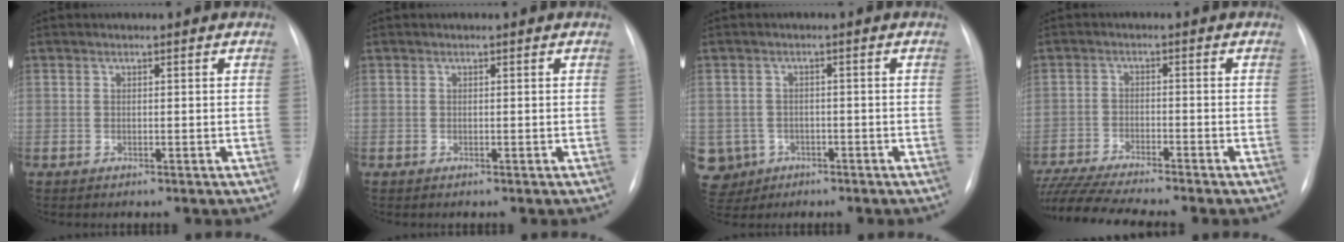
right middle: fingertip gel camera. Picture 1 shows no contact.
{"total": 0.0}
{"total": 6.6, "force": [-2.6, 6.0, 0.5], "torque": [-0.022, 0.009, -0.035]}
{"total": 12.5, "force": [-11.2, -0.1, 5.7], "torque": [-0.098, -0.016, -0.186]}